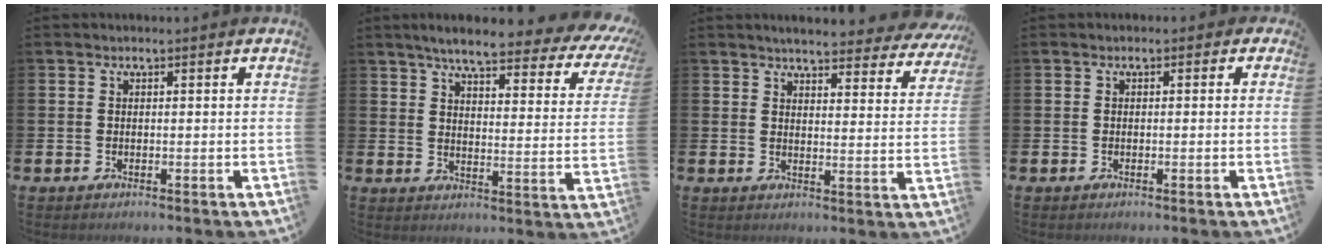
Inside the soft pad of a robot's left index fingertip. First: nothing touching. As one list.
[{"total": 6.4, "force": [5.4, 1.1, 3.3], "torque": [-0.074, -0.040, 0.082]}, {"total": 4.7, "force": [4.5, 0.6, 1.1], "torque": [-0.030, -0.032, 0.076]}, {"total": 0.8, "force": [-0.4, 0.6, 0.3], "torque": [-0.003, 0.005, -0.010]}]